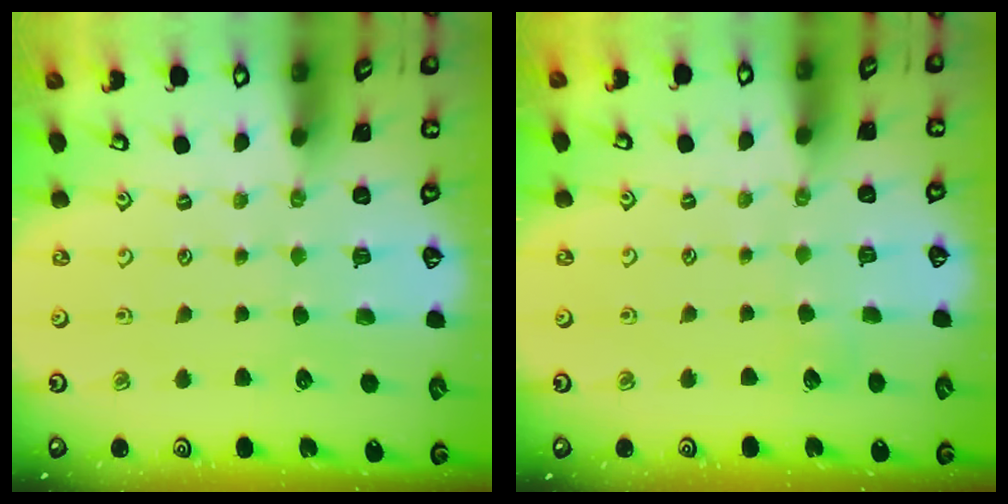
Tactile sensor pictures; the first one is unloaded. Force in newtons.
{"total": 1.8, "press": 1.8, "slide": 0.2}